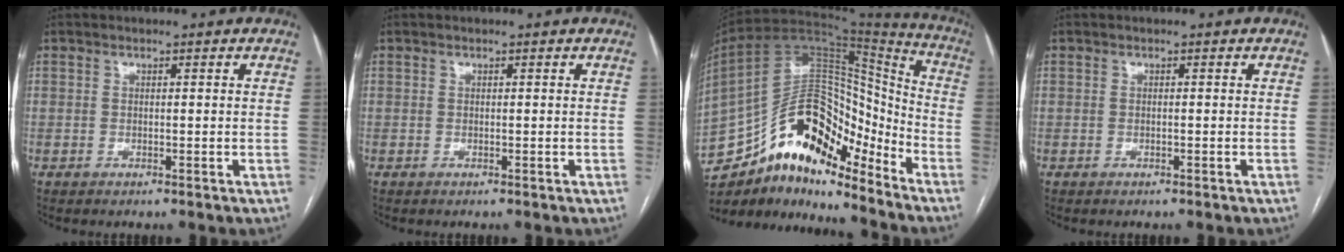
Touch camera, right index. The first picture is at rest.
{"total": 0.0}
{"total": 23.0, "force": [-16.2, 8.4, 14.1], "torque": [-0.292, 0.037, -0.275]}
{"total": 0.0}